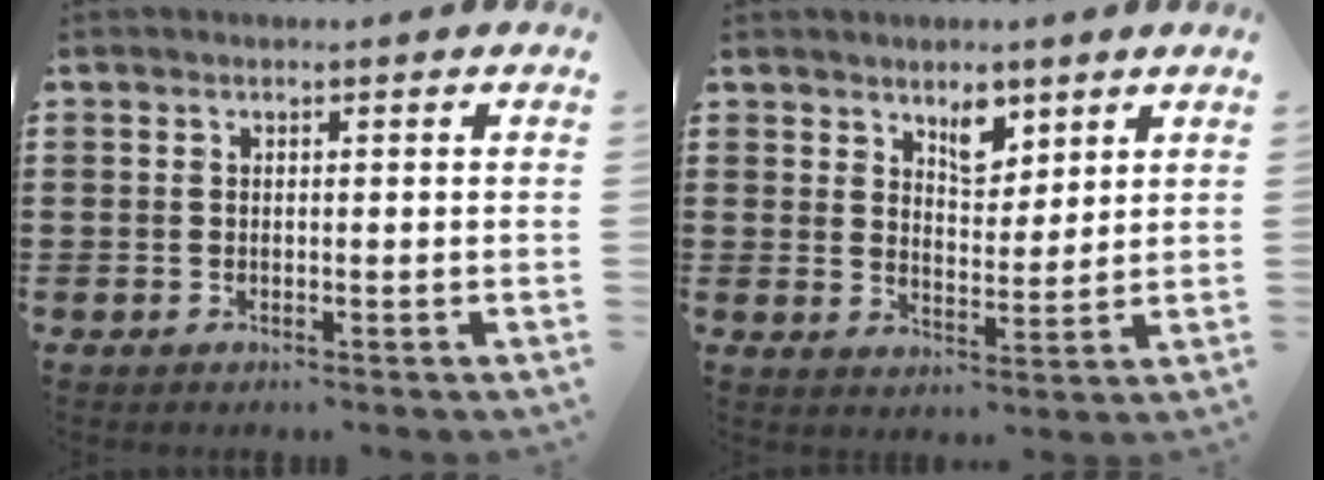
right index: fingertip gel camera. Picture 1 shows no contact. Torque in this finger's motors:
{"motor_torque": [0.12, 0.03, 0.11, 0.04]}